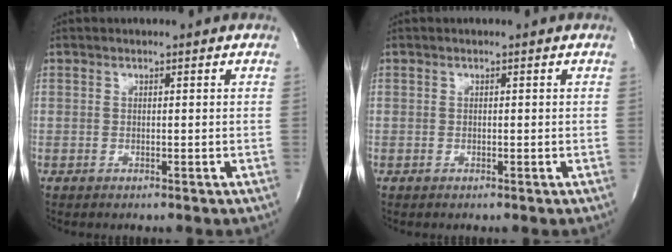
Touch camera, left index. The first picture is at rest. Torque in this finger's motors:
{"motor_torque": [-0.37, 0.17, -0.02, -0.01]}